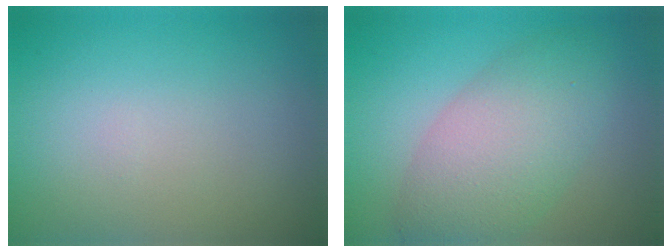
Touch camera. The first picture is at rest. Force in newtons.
{"total": 6.5, "press": 6.5, "slide": 0.3}